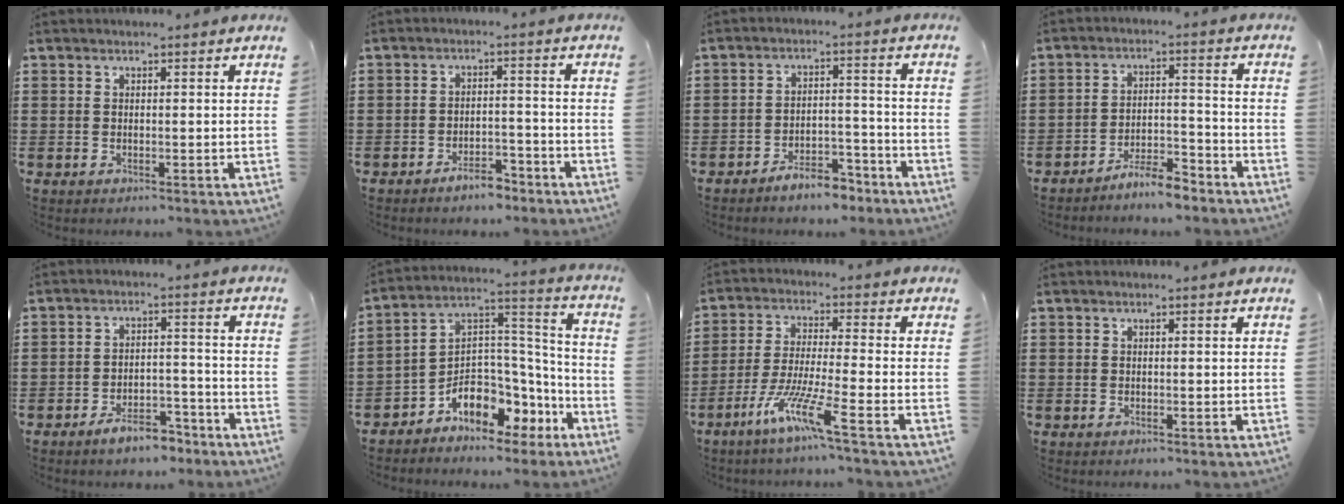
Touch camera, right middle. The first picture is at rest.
{"total": 4.0, "force": [-3.6, 1.1, 1.4], "torque": [-0.030, 0.011, -0.072]}
{"total": 5.3, "force": [-4.9, 1.3, 1.6], "torque": [-0.030, 0.012, -0.098]}
{"total": 5.3, "force": [-5.0, 0.6, 1.7], "torque": [-0.034, 0.008, -0.100]}
{"total": 5.7, "force": [-5.0, 1.6, 2.2], "torque": [-0.038, 0.012, -0.095]}
{"total": 5.7, "force": [-3.6, 4.0, 1.8], "torque": [-0.054, -0.019, -0.071]}
{"total": 8.6, "force": [-5.7, 0.2, 6.4], "torque": [-0.136, -0.010, -0.113]}
{"total": 0.0}